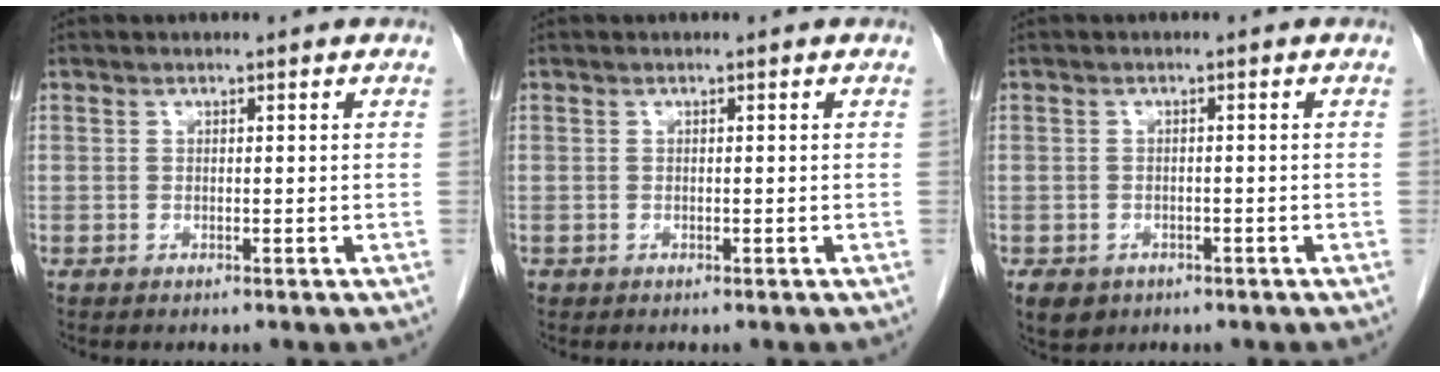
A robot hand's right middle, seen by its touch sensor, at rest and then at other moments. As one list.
[{"total": 0.0}, {"total": 4.9, "force": [-2.8, 3.7, 1.6], "torque": [-0.028, -0.001, -0.037]}]